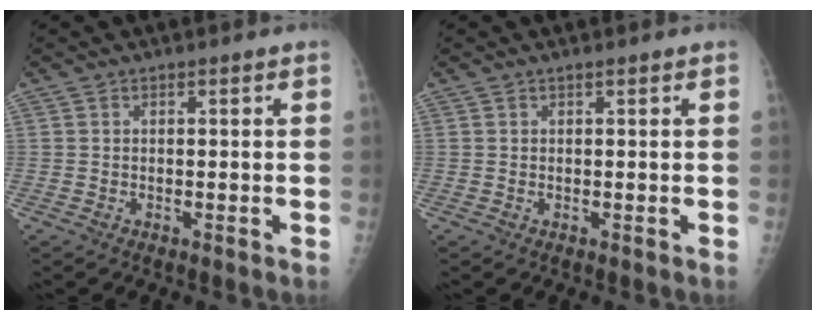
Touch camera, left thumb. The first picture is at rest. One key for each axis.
{"total": 0.0}